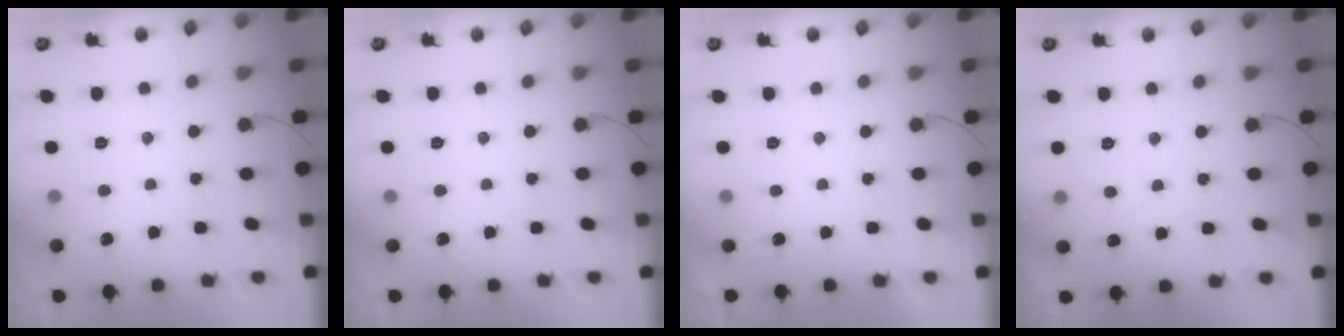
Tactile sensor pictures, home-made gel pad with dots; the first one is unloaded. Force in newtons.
{"total": 0.0}
{"total": 2.3, "press": 2.3, "slide": 0.3}
{"total": 0.8, "press": 0.7, "slide": 0.4}